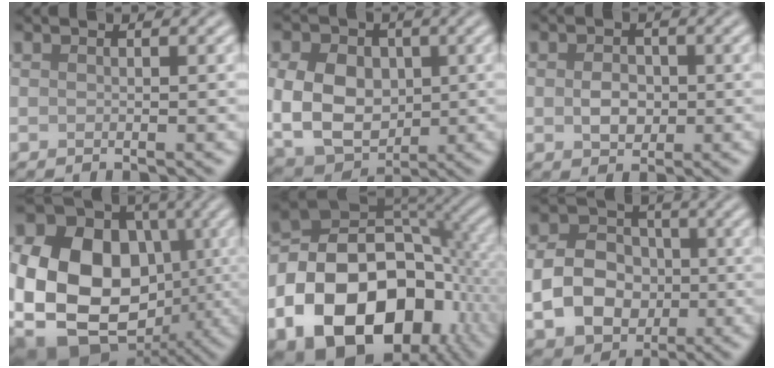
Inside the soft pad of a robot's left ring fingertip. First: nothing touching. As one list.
[{"total": 8.8, "force": [0.4, 6.7, 5.7], "torque": [-0.110, -0.007, 0.005]}, {"total": 2.5, "force": [-0.1, 1.9, 1.7], "torque": [-0.031, -0.002, -0.004]}, {"total": 19.4, "force": [-2.9, 15.9, 10.7], "torque": [-0.199, 0.000, -0.085]}, {"total": 18.4, "force": [-6.3, 12.4, 12.0], "torque": [-0.218, -0.020, -0.107]}, {"total": 7.0, "force": [-1.1, 5.5, 4.1], "torque": [-0.081, -0.003, -0.022]}]